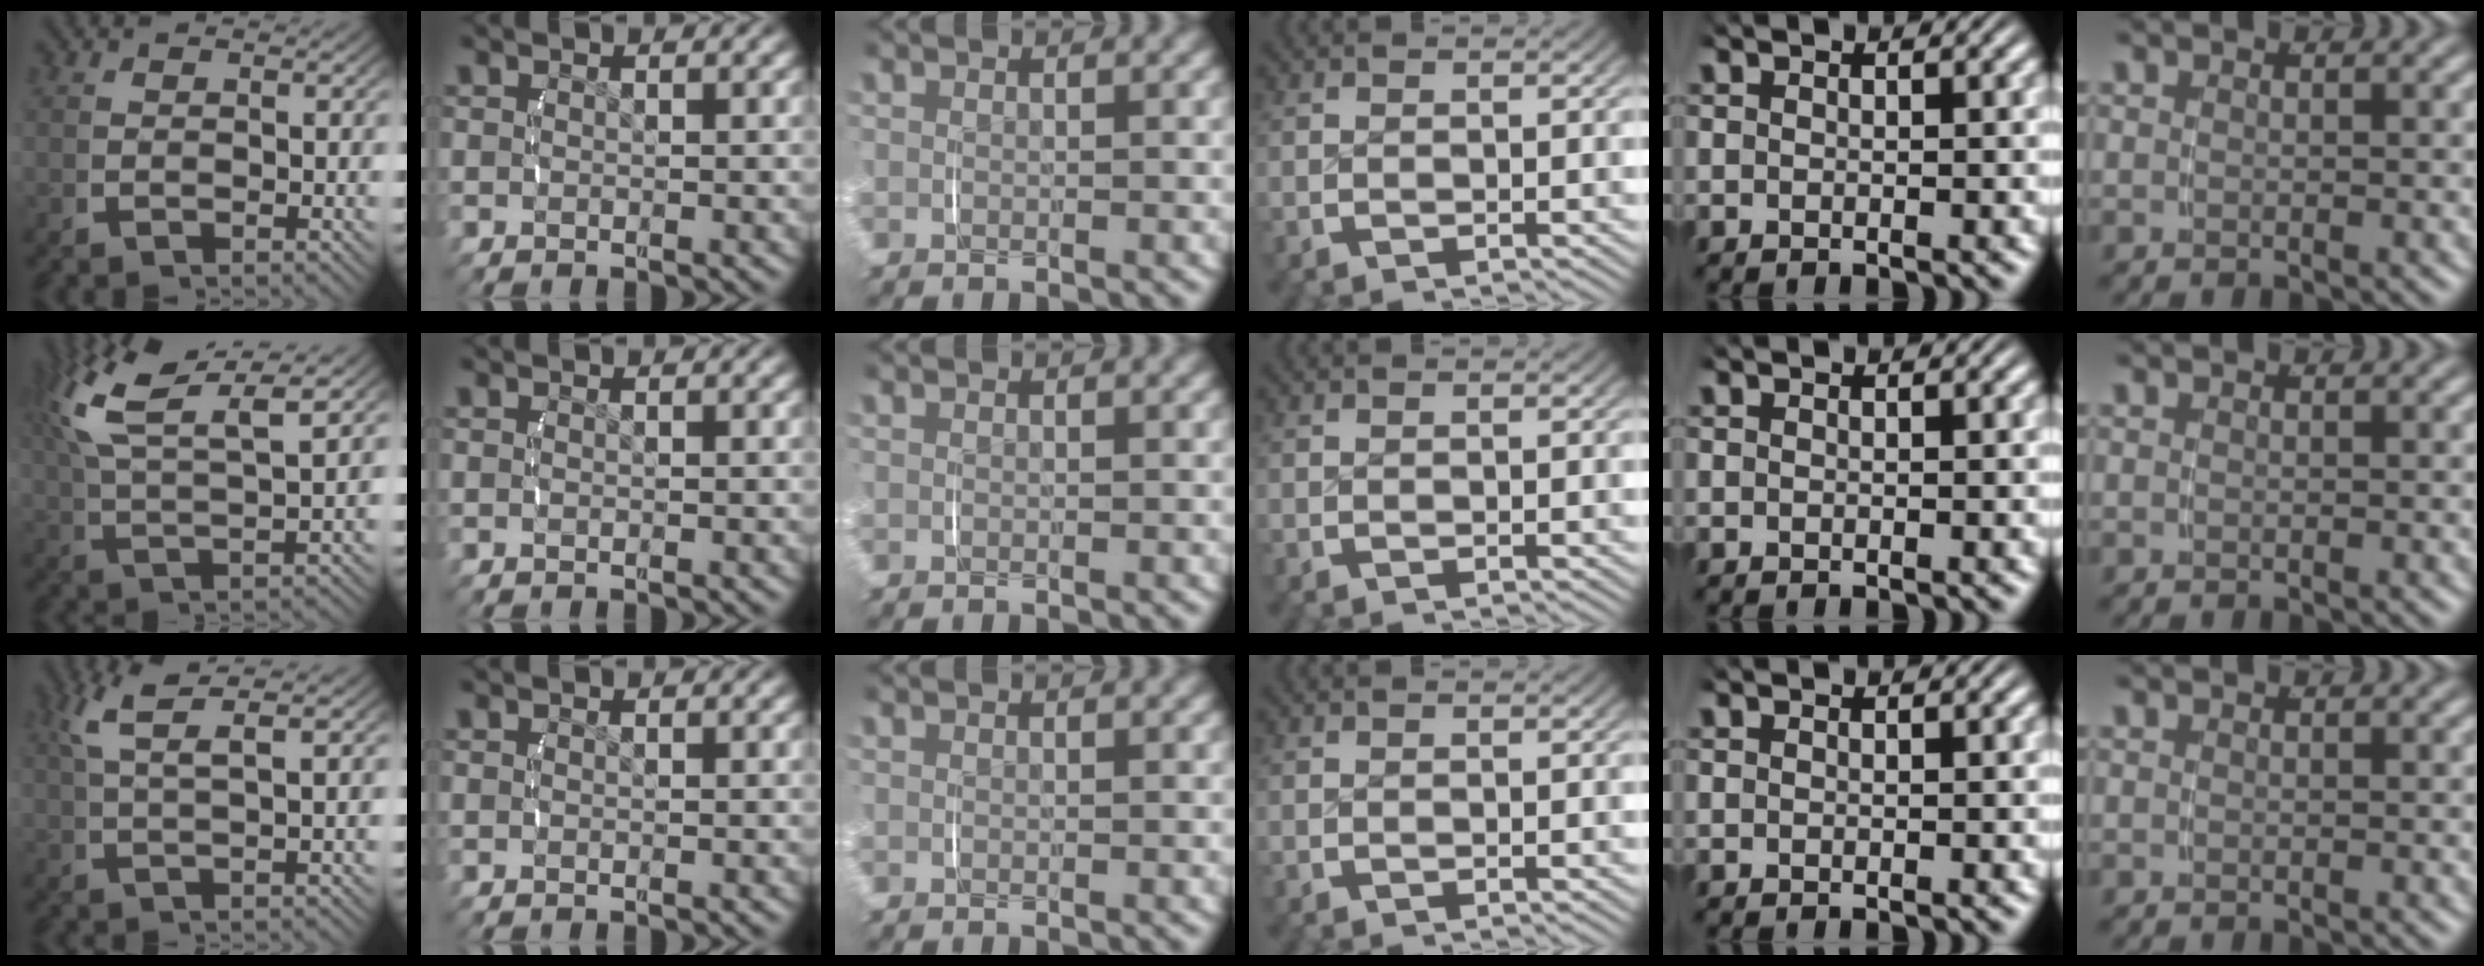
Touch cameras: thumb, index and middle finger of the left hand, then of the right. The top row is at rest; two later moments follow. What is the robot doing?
{"motion": "lift_and_place", "object": "phone"}